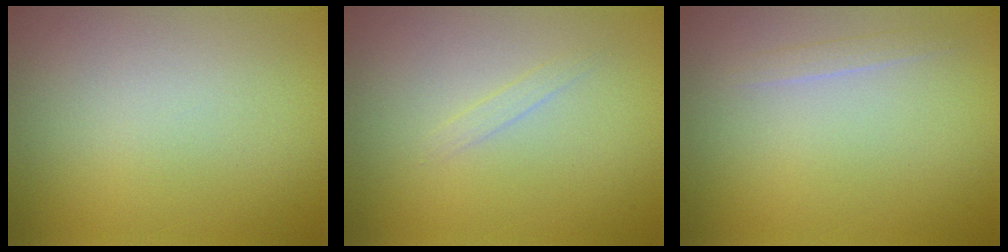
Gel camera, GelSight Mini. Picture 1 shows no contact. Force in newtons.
{"total": 0.7, "press": 0.7, "slide": 0.0}
{"total": 0.8, "press": 0.8, "slide": 0.1}